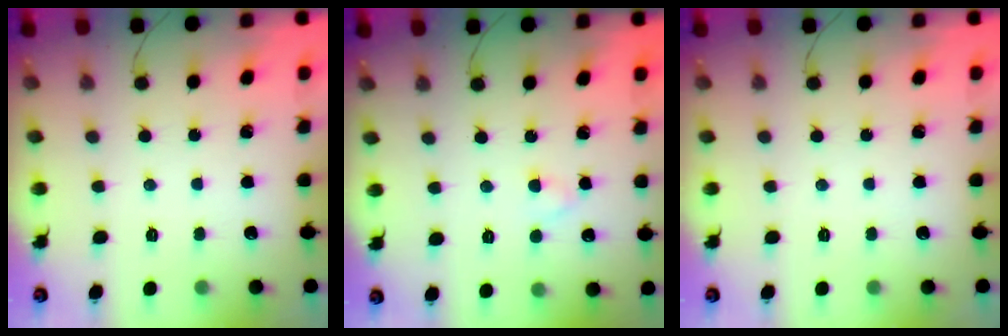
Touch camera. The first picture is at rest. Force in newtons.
{"total": 1.8, "press": 1.6, "slide": 0.9}
{"total": 0.0}